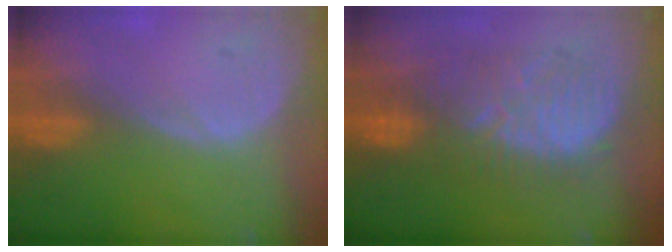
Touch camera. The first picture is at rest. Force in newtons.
{"total": 9.1, "press": 9.1, "slide": 0.3}